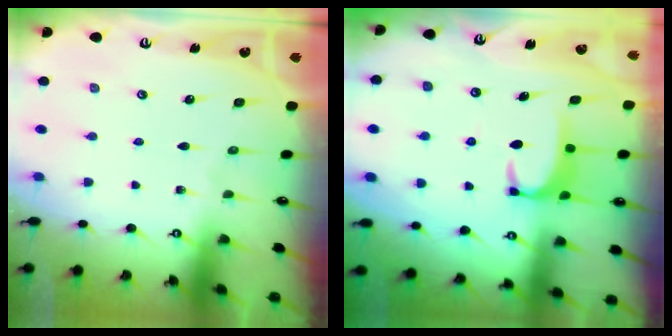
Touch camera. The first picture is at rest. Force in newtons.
{"total": 2.2, "press": 2.1, "slide": 0.5}